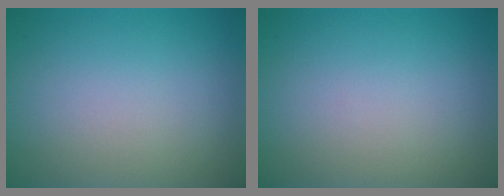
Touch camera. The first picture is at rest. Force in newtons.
{"total": 0.0}